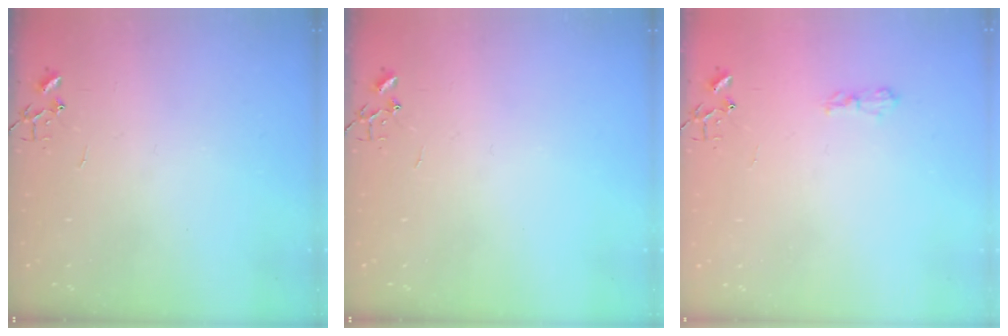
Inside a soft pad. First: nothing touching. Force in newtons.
{"total": 0.0}
{"total": 5.4, "press": 5.4, "slide": 0.7}